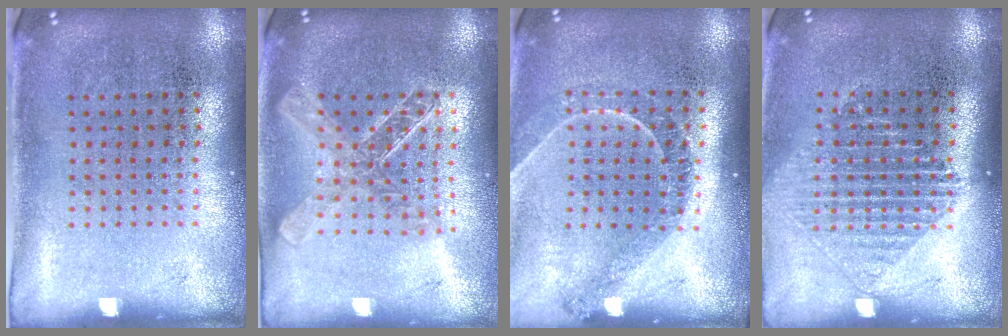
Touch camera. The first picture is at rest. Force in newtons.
{"total": 1.8, "press": 1.6, "slide": 0.8}
{"total": 1.3, "press": 1.2, "slide": 0.2}
{"total": 1.2, "press": 1.2, "slide": 0.5}